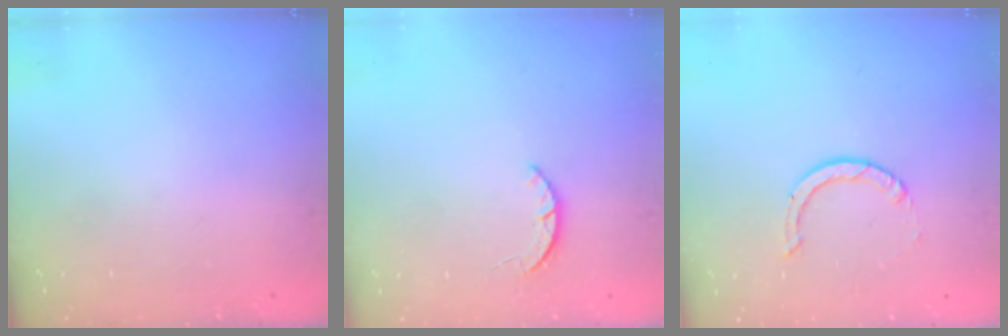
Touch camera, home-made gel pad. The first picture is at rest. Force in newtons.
{"total": 1.9, "press": 1.9, "slide": 0.3}
{"total": 0.8, "press": 0.8, "slide": 0.1}